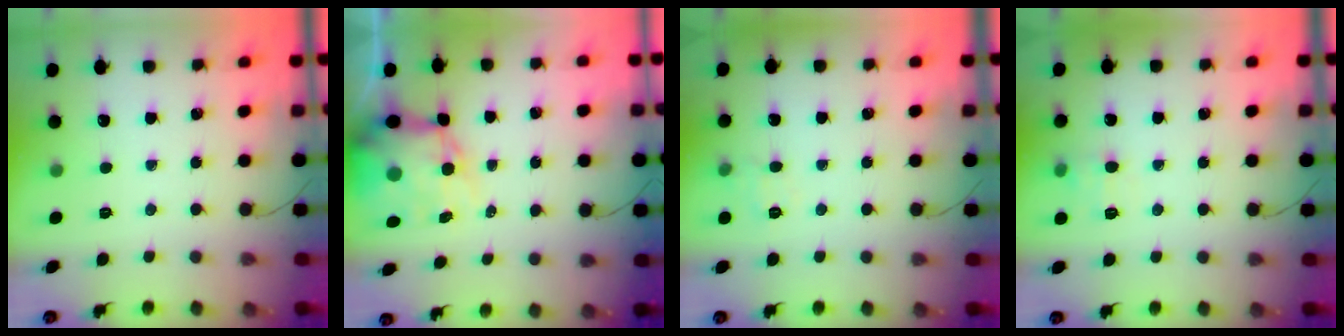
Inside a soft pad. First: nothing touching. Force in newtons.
{"total": 11.7, "press": 11.3, "slide": 3.2}
{"total": 7.4, "press": 7.3, "slide": 1.6}
{"total": 7.7, "press": 7.5, "slide": 1.9}